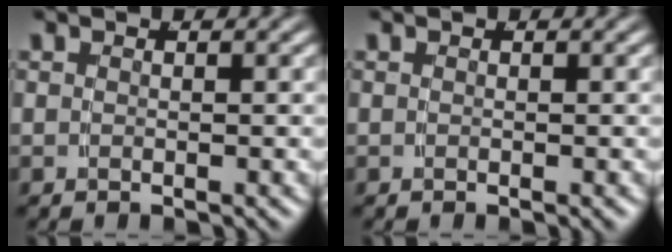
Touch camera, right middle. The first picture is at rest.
{"total": 0.0}